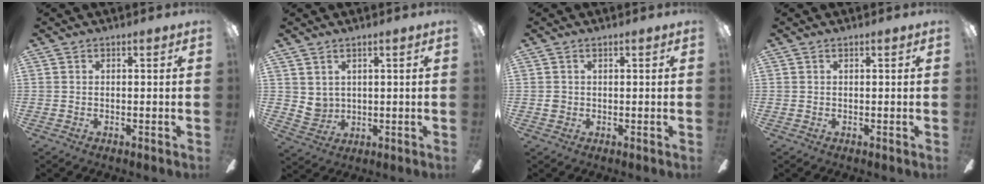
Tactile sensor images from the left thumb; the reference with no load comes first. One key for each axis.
{"total": 4.1, "fx": 2.5, "fy": 3.1, "fz": 1.0, "tx": -0.029, "ty": -0.009, "tz": 0.050}
{"total": 0.9, "fx": 0.3, "fy": 0.8, "fz": 0.4, "tx": -0.010, "ty": 0.005, "tz": 0.004}
{"total": 0.0}